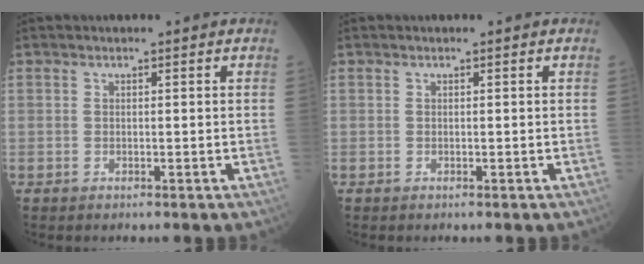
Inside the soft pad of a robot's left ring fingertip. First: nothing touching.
{"total": 0.0}